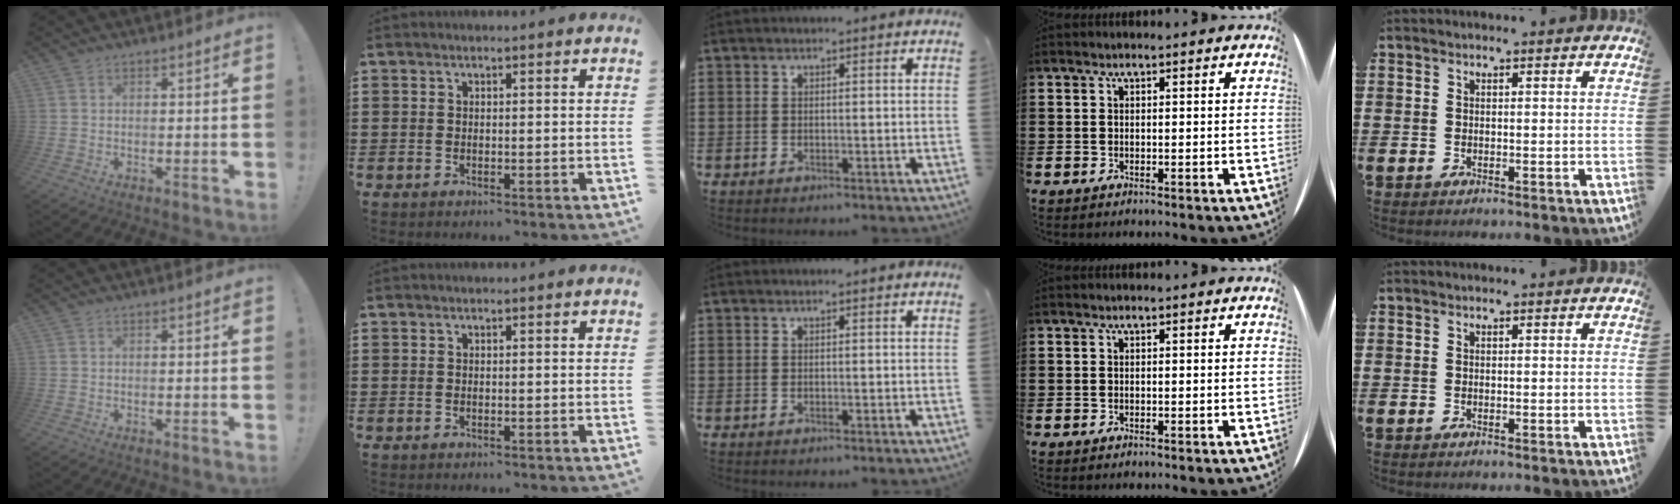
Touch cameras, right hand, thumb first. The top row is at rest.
{}